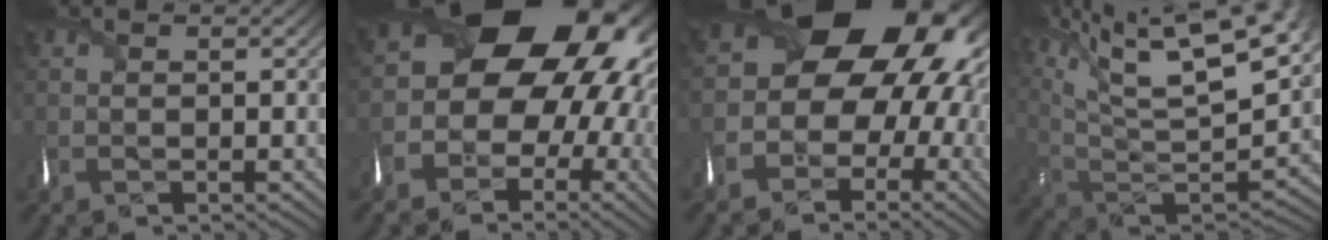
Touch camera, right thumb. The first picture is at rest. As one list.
[{"total": 18.8, "force": [0.9, 15.4, 10.7], "torque": [-0.141, -0.017, -0.002]}, {"total": 16.8, "force": [0.9, 13.6, 9.9], "torque": [-0.143, -0.021, 0.000]}, {"total": 20.0, "force": [12.6, 6.5, 14.1], "torque": [-0.296, 0.021, 0.207]}]